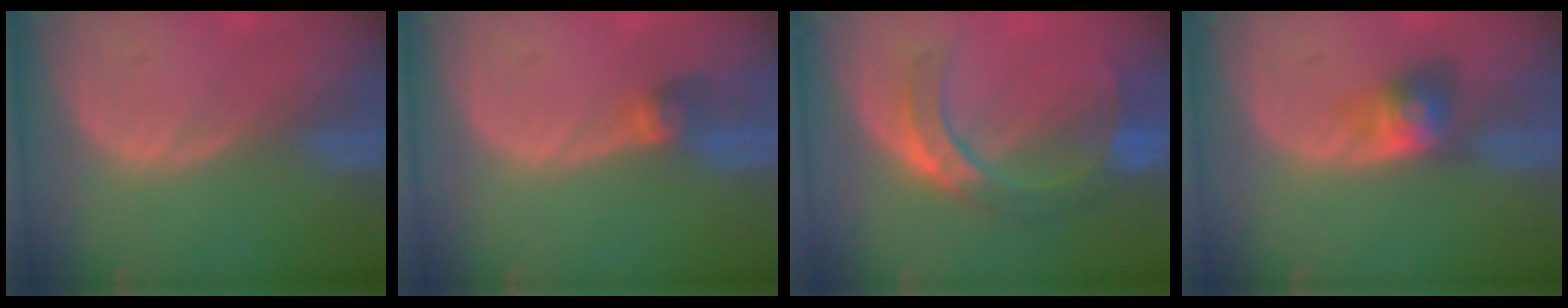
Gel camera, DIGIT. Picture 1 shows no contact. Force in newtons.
{"total": 2.7, "press": 2.7, "slide": 0.1}
{"total": 7.1, "press": 7.0, "slide": 0.9}
{"total": 4.0, "press": 4.0, "slide": 0.3}